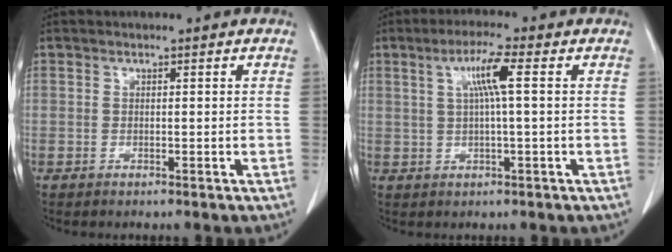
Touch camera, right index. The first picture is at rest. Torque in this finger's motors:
{"motor_torque": [0.74, 0.05, 0.12, 0.10]}